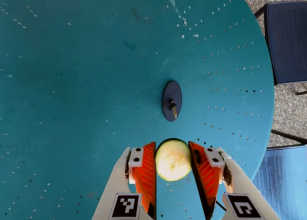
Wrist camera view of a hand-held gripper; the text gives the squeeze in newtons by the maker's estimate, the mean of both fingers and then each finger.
{"total": 13.2, "left": 13.9, "right": 12.5}